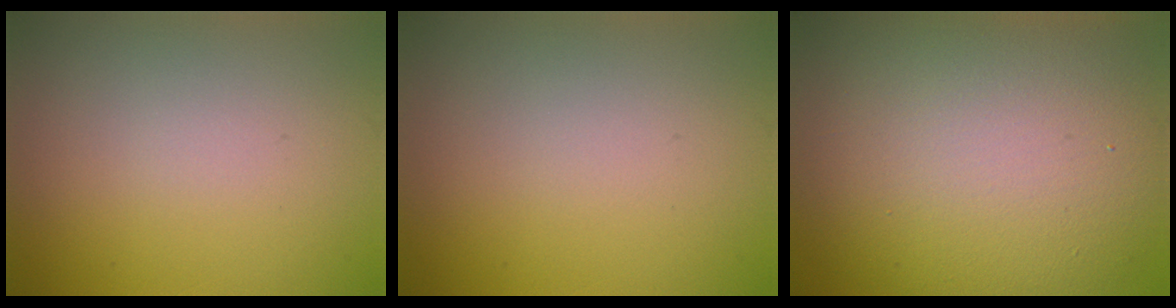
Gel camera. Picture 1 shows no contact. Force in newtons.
{"total": 0.0}
{"total": 14.3, "press": 14.3, "slide": 0.6}